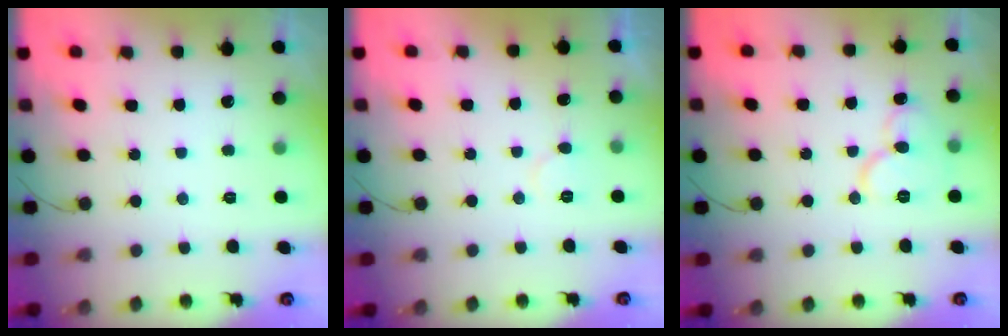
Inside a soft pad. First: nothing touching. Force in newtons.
{"total": 4.8, "press": 4.8, "slide": 0.4}
{"total": 9.7, "press": 9.6, "slide": 1.1}